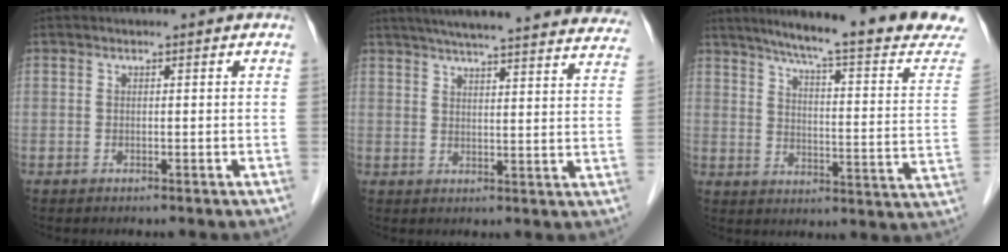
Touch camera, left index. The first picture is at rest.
{"total": 30.2, "force": [27.3, 2.9, 12.5], "torque": [-0.193, -0.038, 0.326]}
{"total": 23.2, "force": [19.8, 0.2, 12.1], "torque": [-0.165, -0.055, 0.246]}